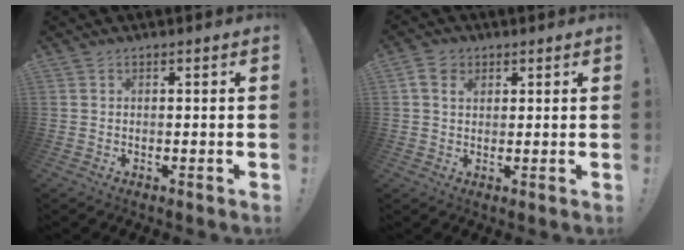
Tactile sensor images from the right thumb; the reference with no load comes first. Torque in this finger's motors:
{"motor_torque": [-0.04, 0.06, 0.07, -0.04, 0.00]}